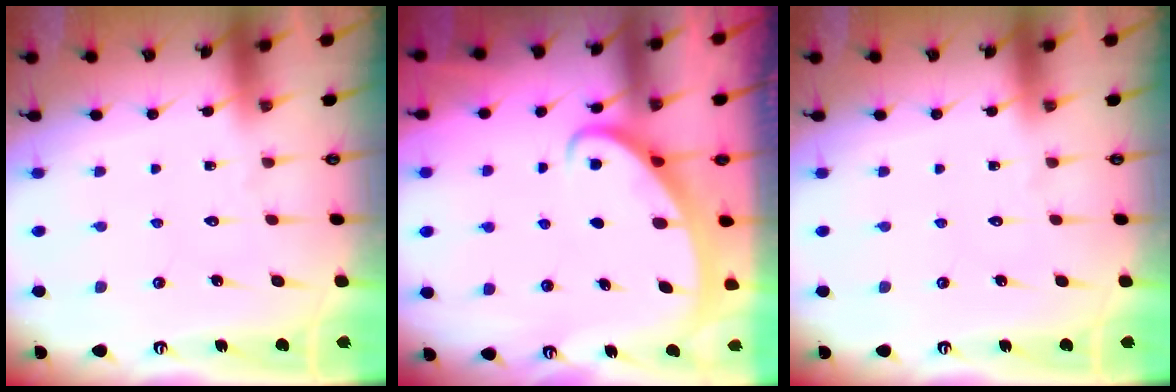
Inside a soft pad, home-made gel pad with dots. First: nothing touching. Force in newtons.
{"total": 2.6, "press": 2.6, "slide": 0.3}
{"total": 0.0}